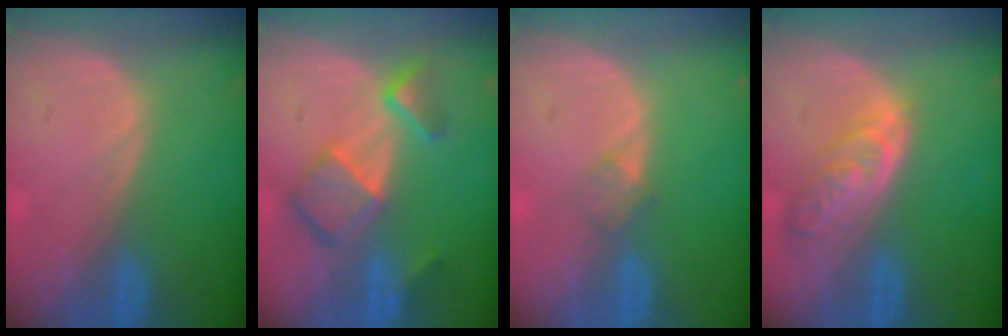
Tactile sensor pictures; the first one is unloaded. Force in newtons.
{"total": 7.7, "press": 6.7, "slide": 3.8}
{"total": 1.8, "press": 1.8, "slide": 0.2}
{"total": 6.1, "press": 5.5, "slide": 2.6}